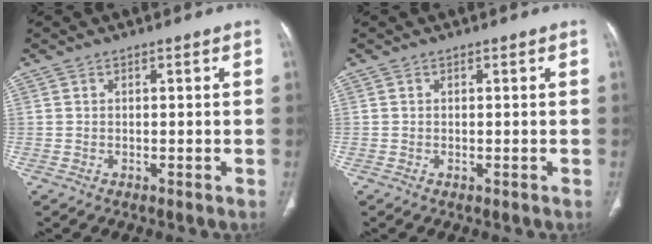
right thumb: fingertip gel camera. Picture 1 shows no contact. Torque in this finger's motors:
{"motor_torque": [-0.08, -0.08, 0.09, -0.21, -0.02]}